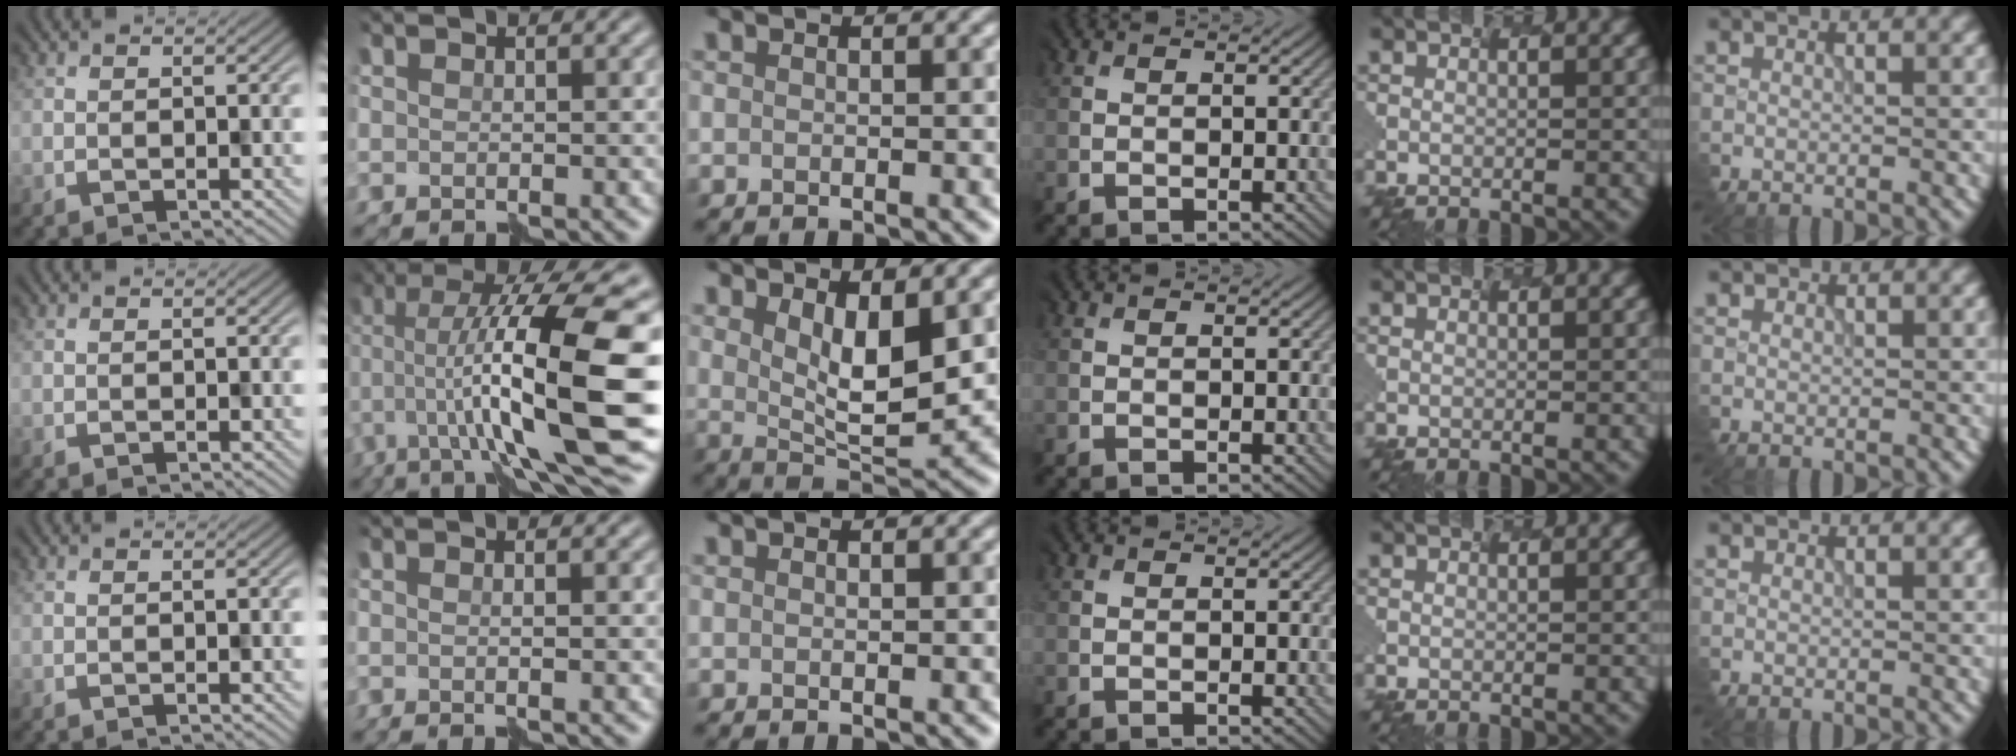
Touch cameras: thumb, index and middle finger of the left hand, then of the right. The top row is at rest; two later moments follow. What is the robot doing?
{"motion": "assemble", "object": "hinged jar"}